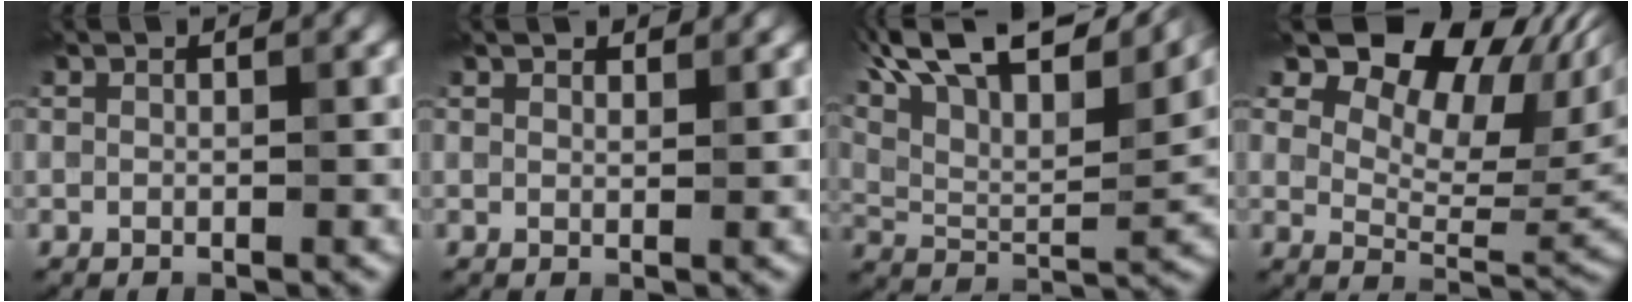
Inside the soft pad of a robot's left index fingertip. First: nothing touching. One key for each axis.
{"total": 2.1, "fx": 1.9, "fy": 0.6, "fz": 0.7, "tx": -0.016, "ty": 0.004, "tz": 0.026}
{"total": 16.8, "fx": 10.7, "fy": 6.6, "fz": 11.2, "tx": -0.208, "ty": 0.055, "tz": 0.169}
{"total": 12.0, "fx": 7.6, "fy": 5.6, "fz": 7.3, "tx": -0.114, "ty": 0.011, "tz": 0.128}